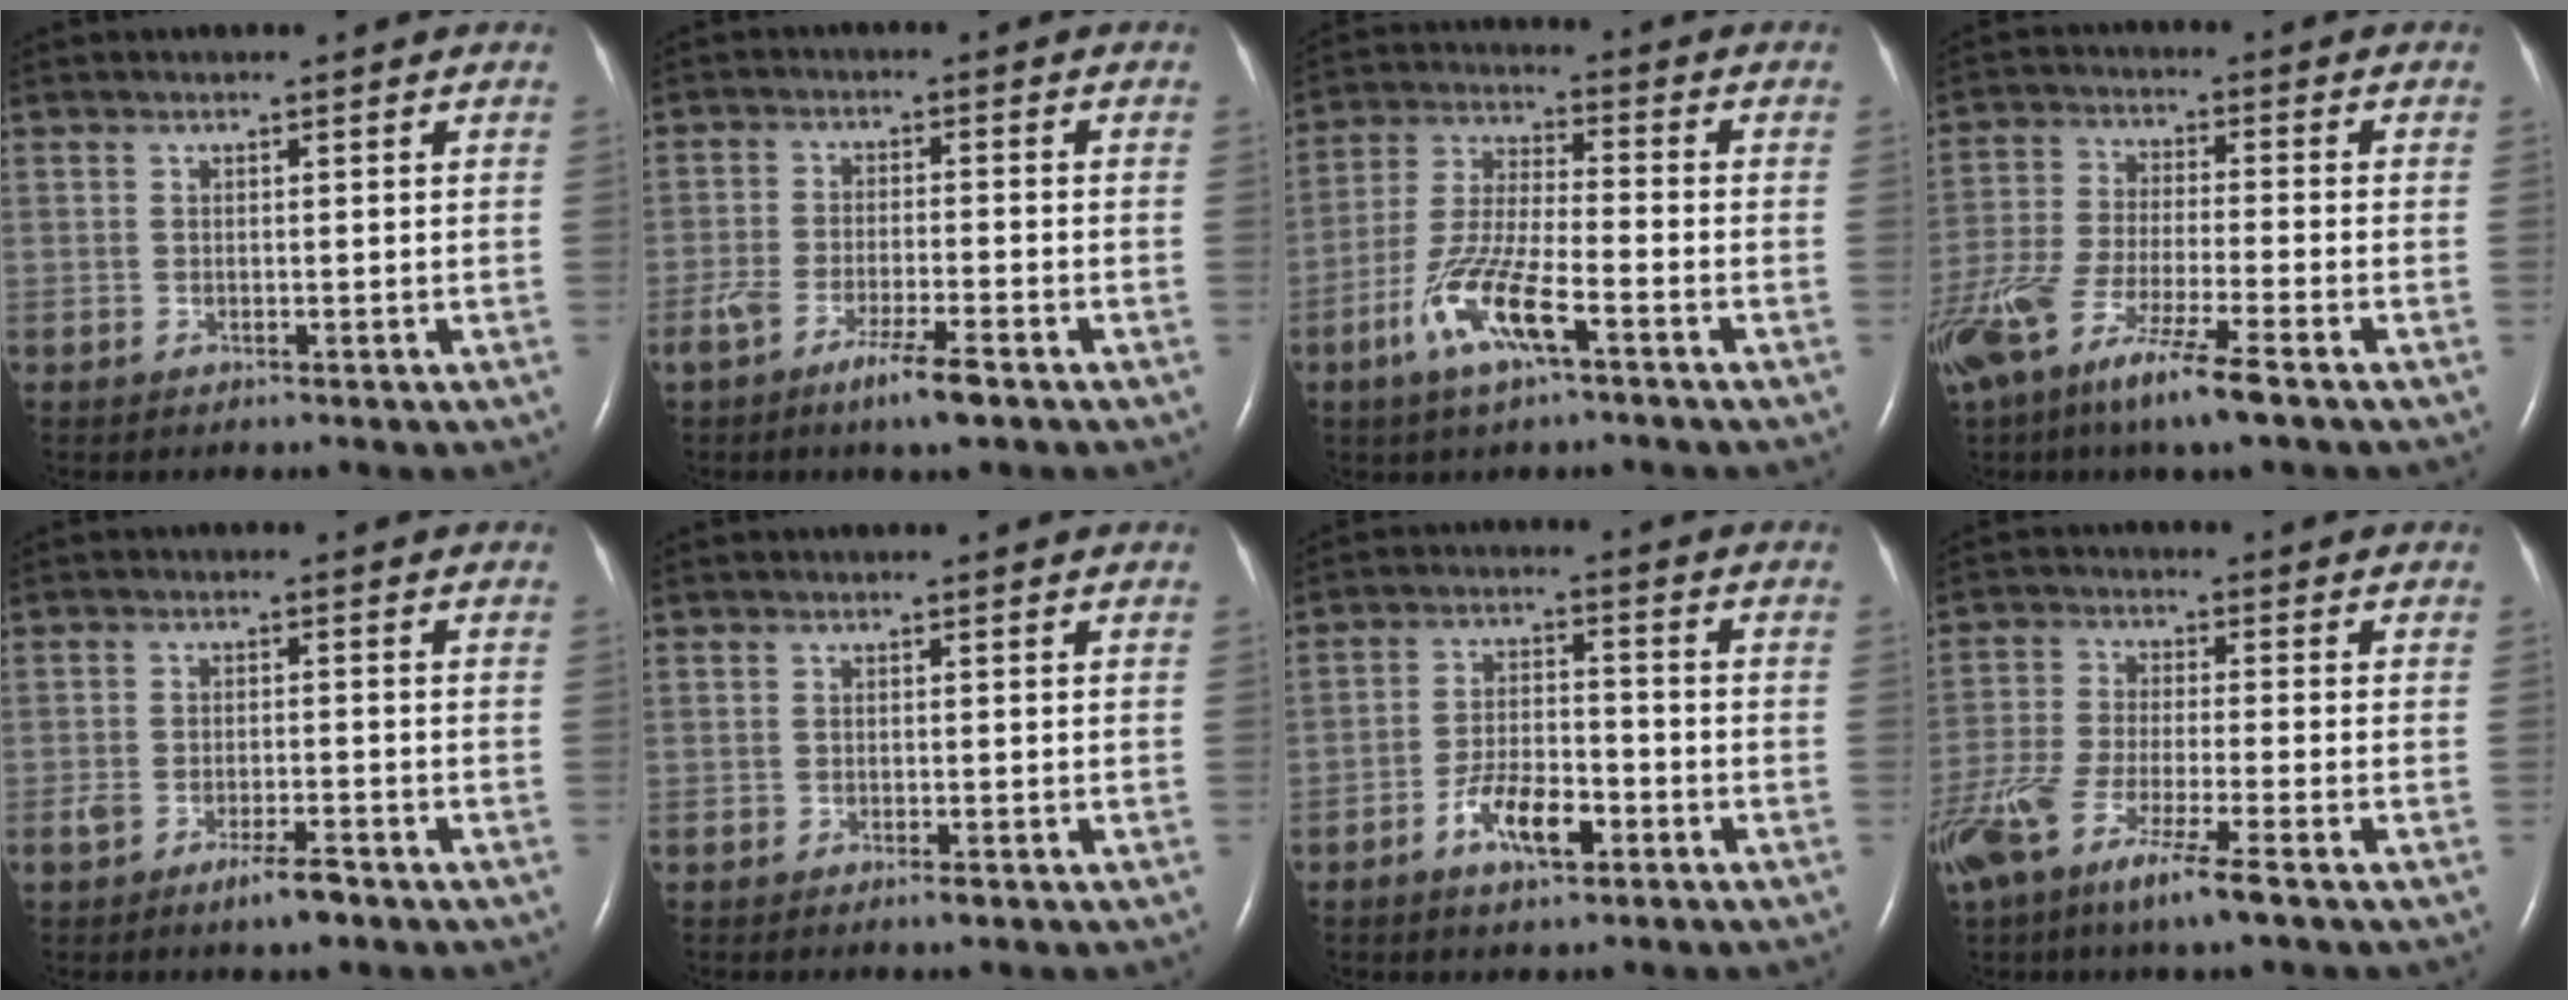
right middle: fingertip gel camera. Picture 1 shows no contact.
{"total": 6.4, "force": [-4.2, 0.6, 4.9], "torque": [-0.097, -0.011, -0.074]}
{"total": 10.7, "force": [-5.3, 2.0, 9.0], "torque": [-0.194, -0.006, -0.101]}
{"total": 14.3, "force": [-9.2, 1.4, 10.8], "torque": [-0.235, -0.048, -0.179]}
{"total": 4.5, "force": [-3.1, 1.0, 3.1], "torque": [-0.064, -0.003, -0.052]}
{"total": 1.1, "force": [-0.8, 0.3, 0.8], "torque": [-0.016, -0.002, -0.011]}
{"total": 7.3, "force": [-3.8, 2.6, 5.6], "torque": [-0.109, 0.005, -0.068]}
{"total": 12.3, "force": [-7.7, 1.2, 9.5], "torque": [-0.199, -0.036, -0.150]}